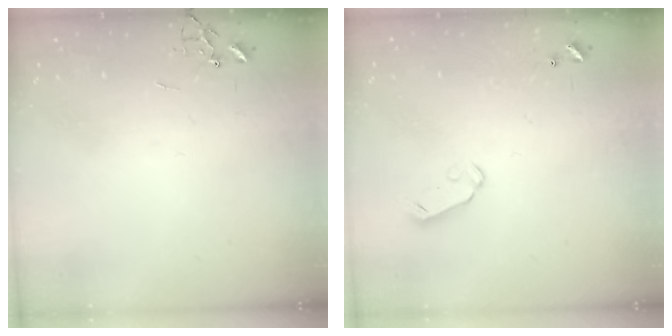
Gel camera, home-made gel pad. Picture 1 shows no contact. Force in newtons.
{"total": 5.8, "press": 5.8, "slide": 0.5}